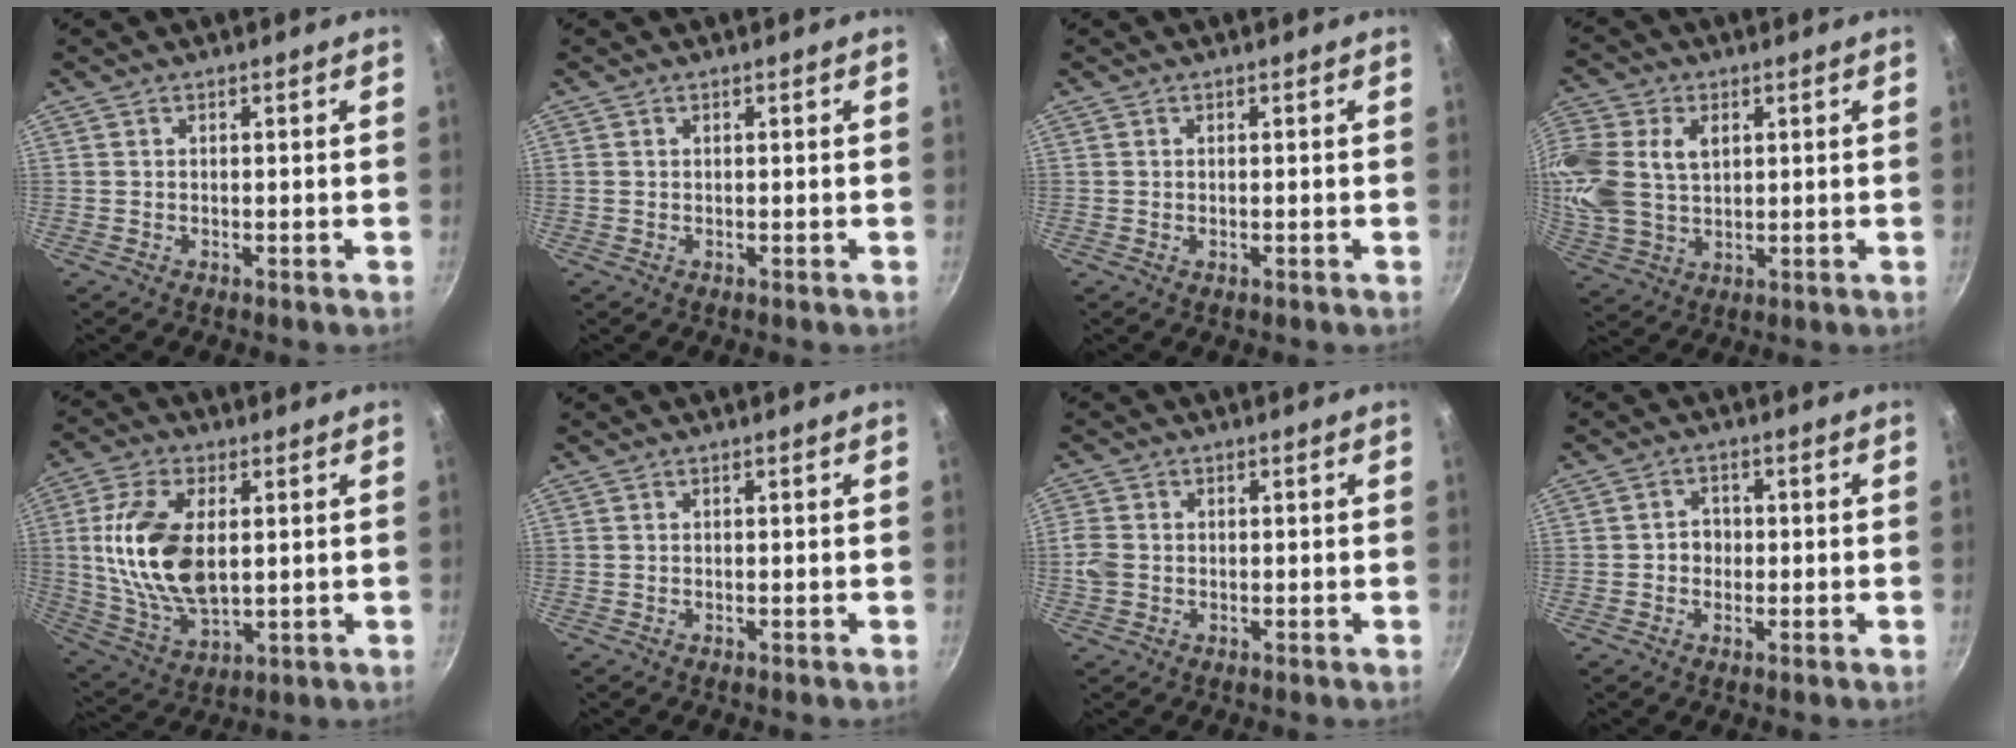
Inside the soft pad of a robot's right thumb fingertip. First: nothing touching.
{"total": 0.0}
{"total": 0.0}
{"total": 14.5, "force": [3.1, 10.4, 9.6], "torque": [-0.222, 0.000, 0.060]}
{"total": 16.3, "force": [2.1, 8.8, 13.6], "torque": [-0.254, -0.007, 0.047]}
{"total": 0.0}
{"total": 3.5, "force": [-0.5, 2.8, 2.0], "torque": [-0.039, 0.007, -0.011]}
{"total": 3.1, "force": [-0.4, 2.8, 1.4], "torque": [0.000, 0.010, -0.009]}